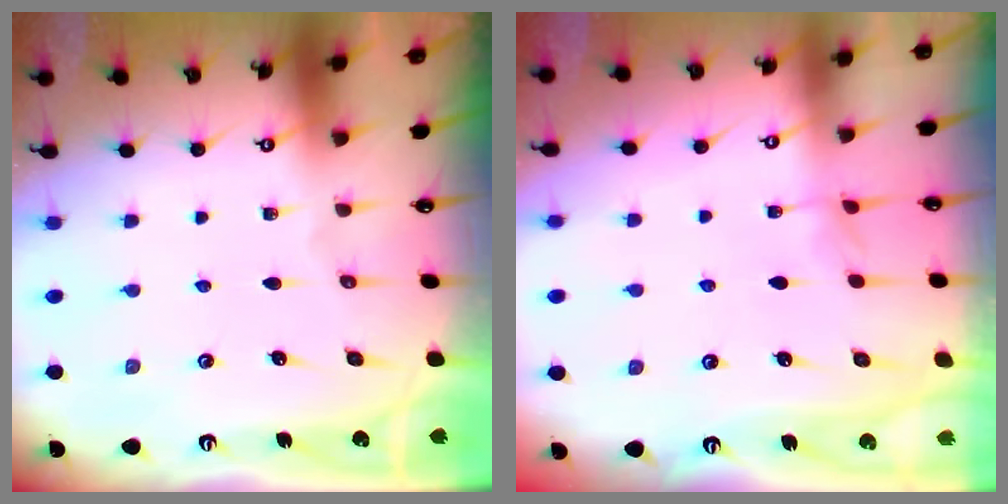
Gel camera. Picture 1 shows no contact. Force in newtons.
{"total": 3.8, "press": 3.8, "slide": 0.3}